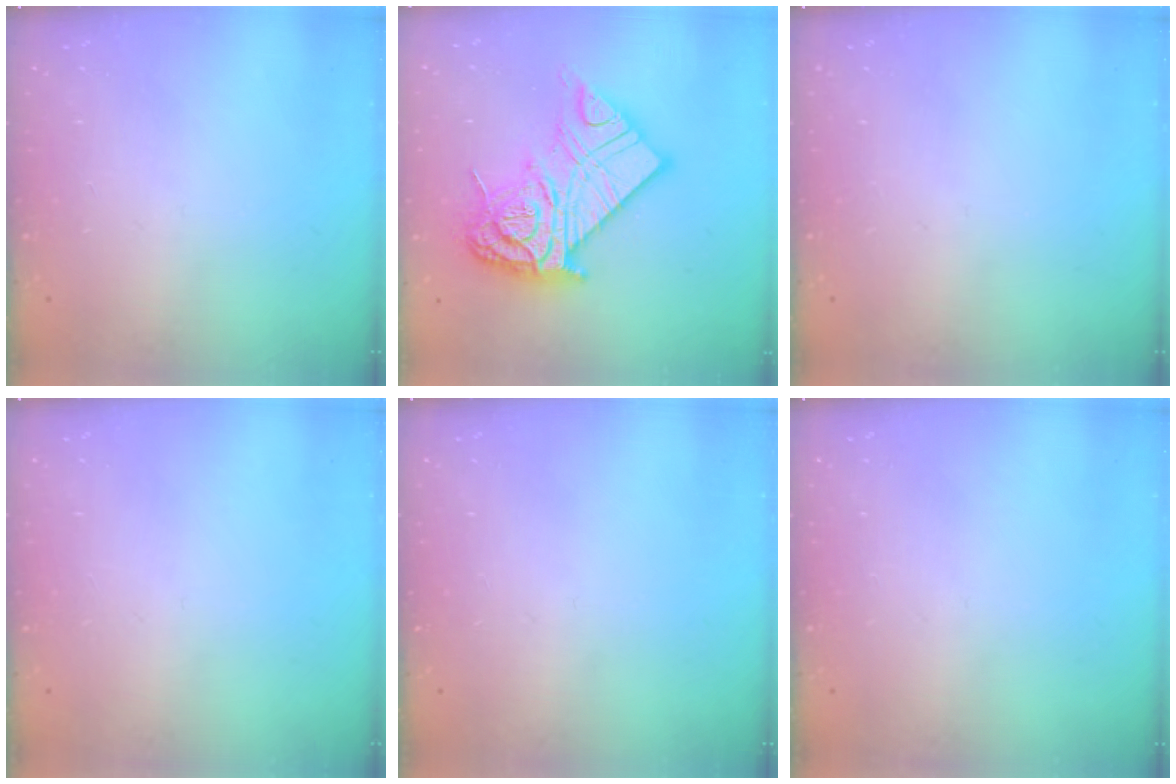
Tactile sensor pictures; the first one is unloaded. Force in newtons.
{"total": 24.7, "press": 24.7, "slide": 1.9}
{"total": 0.0}
{"total": 0.0}
{"total": 0.0}
{"total": 0.0}